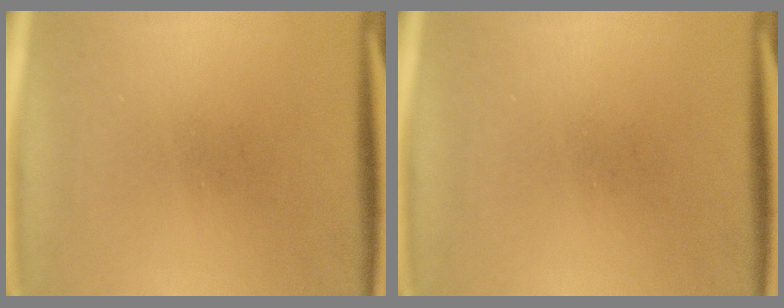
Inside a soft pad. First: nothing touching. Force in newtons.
{"total": 0.0}